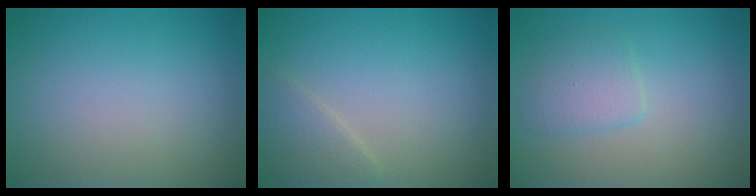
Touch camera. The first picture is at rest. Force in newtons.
{"total": 2.1, "press": 2.1, "slide": 0.1}
{"total": 2.2, "press": 2.2, "slide": 0.1}